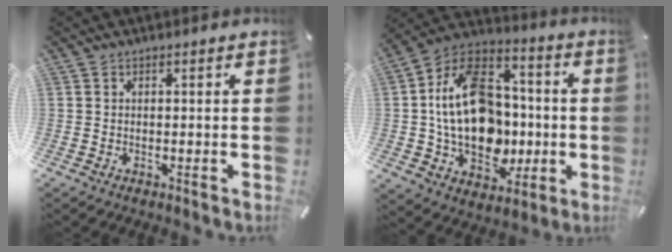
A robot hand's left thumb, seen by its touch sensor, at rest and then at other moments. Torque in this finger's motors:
{"motor_torque": [2.43, 2.58, 1.82, -0.71, 0.30]}